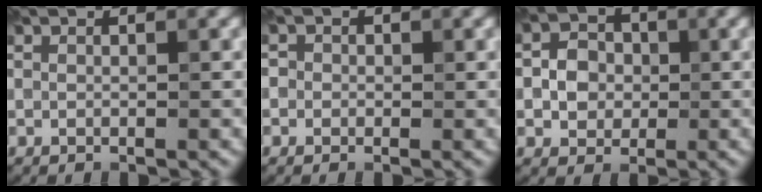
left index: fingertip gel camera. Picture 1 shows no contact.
{"total": 1.7, "force": [0.4, 1.5, 0.5], "torque": [0.009, 0.001, -0.015]}
{"total": 3.3, "force": [-0.3, 2.9, 1.6], "torque": [-0.022, 0.003, -0.011]}